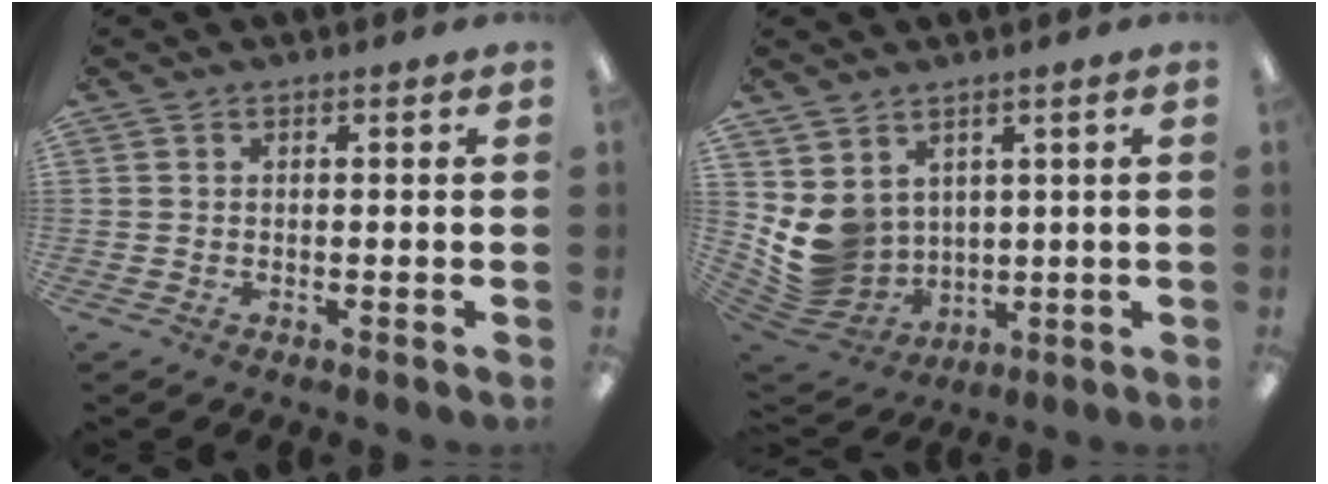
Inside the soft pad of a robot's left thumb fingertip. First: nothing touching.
{"total": 8.7, "force": [3.2, 7.7, 2.5], "torque": [-0.085, -0.035, 0.071]}